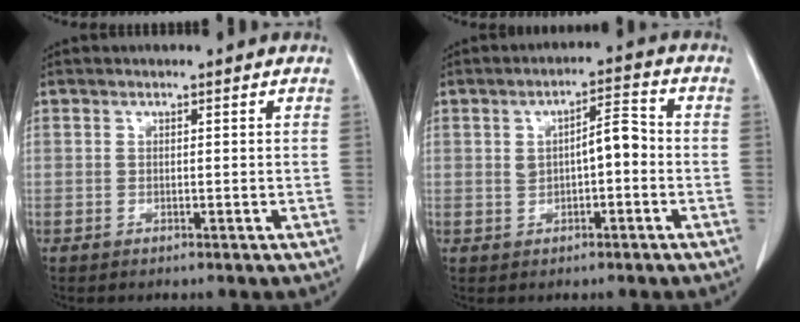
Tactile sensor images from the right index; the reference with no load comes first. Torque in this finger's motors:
{"motor_torque": [0.15, -0.02, 0.09, 0.03]}